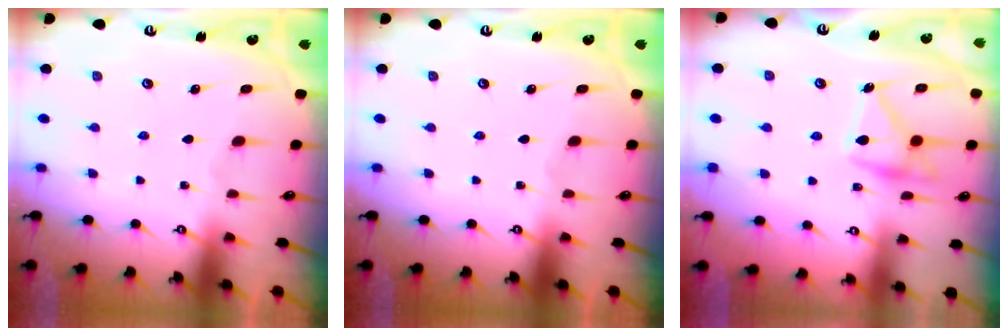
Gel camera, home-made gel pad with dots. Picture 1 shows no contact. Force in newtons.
{"total": 0.0}
{"total": 16.1, "press": 16.1, "slide": 0.8}